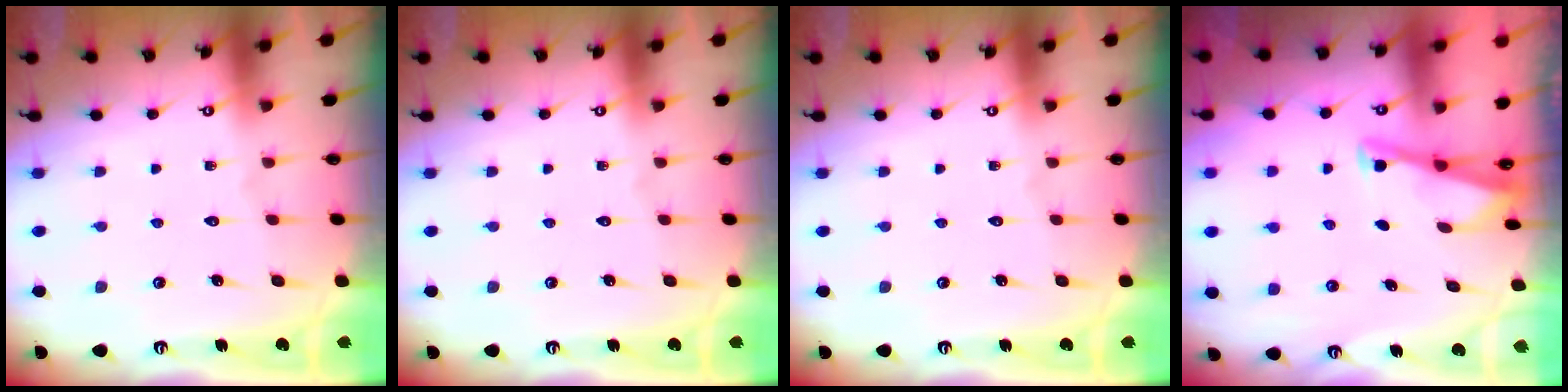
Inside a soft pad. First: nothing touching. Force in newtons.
{"total": 0.0}
{"total": 0.0}
{"total": 2.9, "press": 2.9, "slide": 0.3}